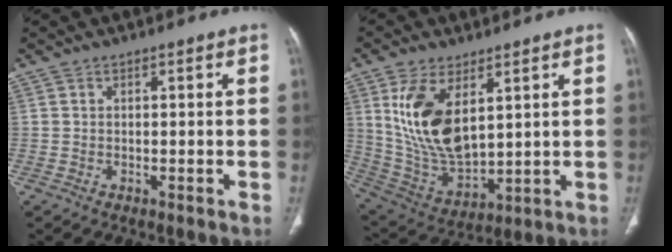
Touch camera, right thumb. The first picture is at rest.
{"total": 15.8, "force": [5.5, 8.1, 12.5], "torque": [-0.235, -0.025, 0.126]}